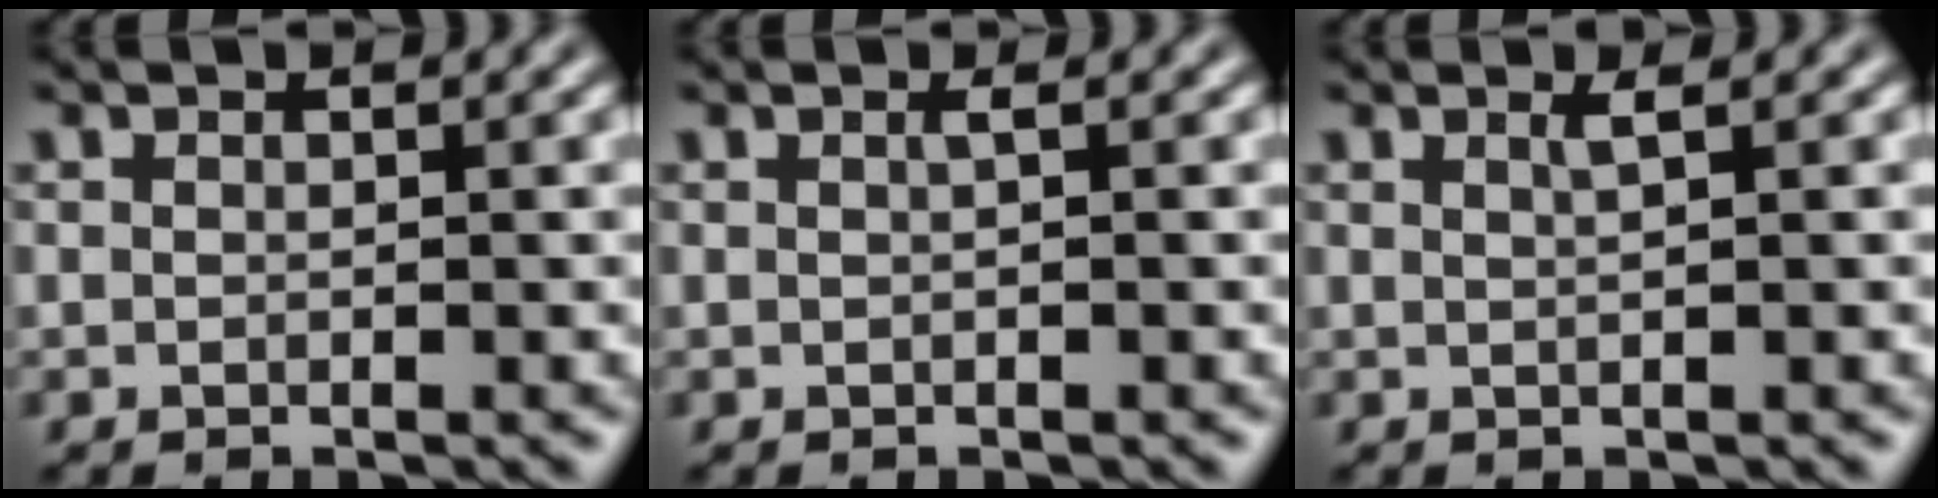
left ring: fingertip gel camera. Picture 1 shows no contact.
{"total": 0.6, "force": [0.2, 0.1, 0.6], "torque": [-0.009, 0.005, 0.001]}
{"total": 1.1, "force": [0.5, 0.3, 0.9], "torque": [-0.008, 0.002, 0.006]}